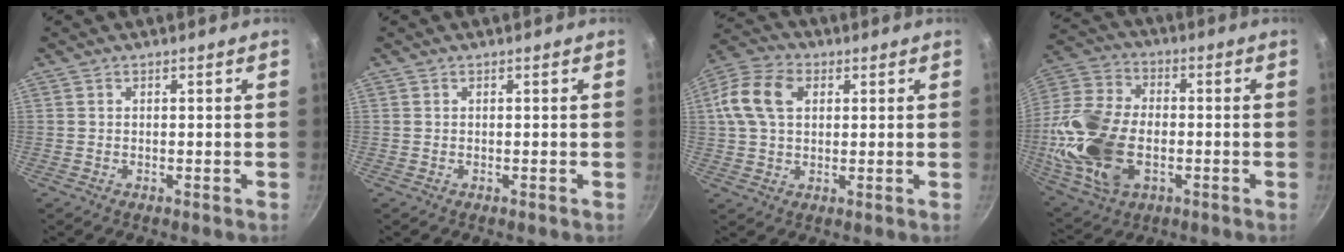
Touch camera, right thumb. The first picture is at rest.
{"total": 0.0}
{"total": 10.9, "force": [2.7, 7.5, 7.4], "torque": [-0.133, 0.014, 0.036]}
{"total": 20.7, "force": [-3.1, 13.4, 15.4], "torque": [-0.305, 0.020, -0.056]}